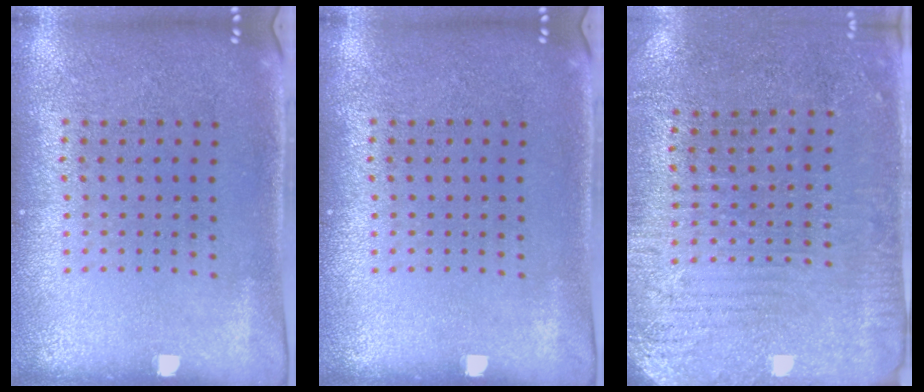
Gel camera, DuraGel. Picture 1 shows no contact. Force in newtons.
{"total": 0.0}
{"total": 3.0, "press": 2.8, "slide": 1.1}